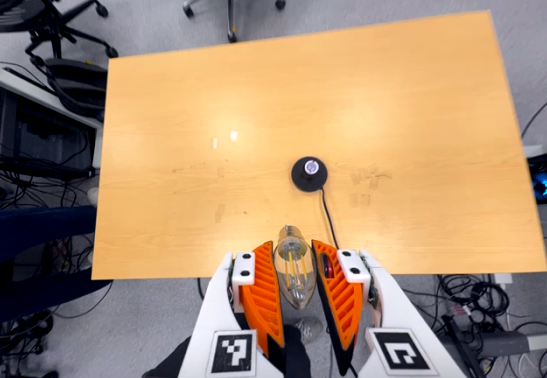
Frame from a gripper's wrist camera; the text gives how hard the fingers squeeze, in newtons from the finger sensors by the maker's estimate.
{"total": 10.1, "left": 9.8, "right": 10.5}